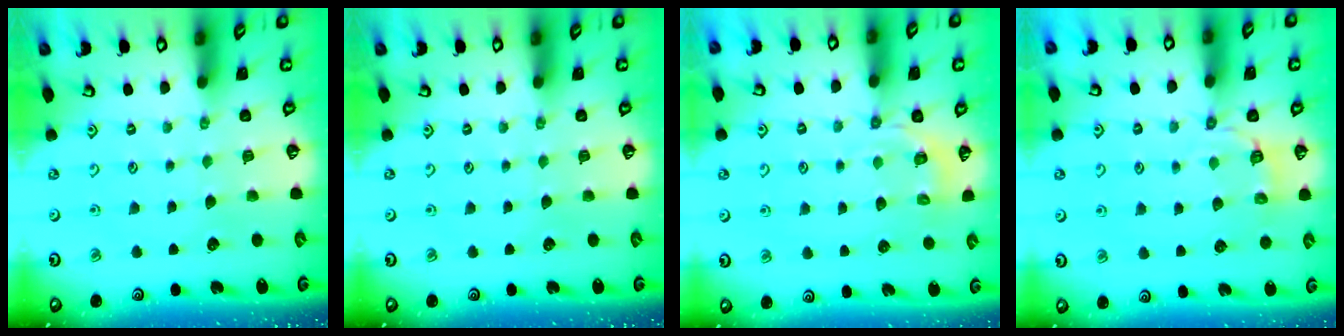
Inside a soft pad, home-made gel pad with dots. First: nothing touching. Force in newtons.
{"total": 0.0}
{"total": 4.3, "press": 3.9, "slide": 1.7}
{"total": 4.1, "press": 3.5, "slide": 2.1}